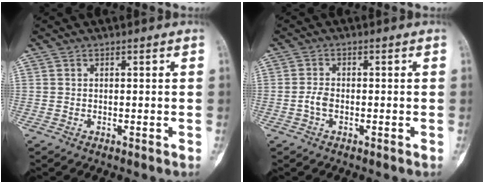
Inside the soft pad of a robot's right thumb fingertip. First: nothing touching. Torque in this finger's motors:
{"motor_torque": [0.18, -0.03, 0.24, -0.08, 0.03]}